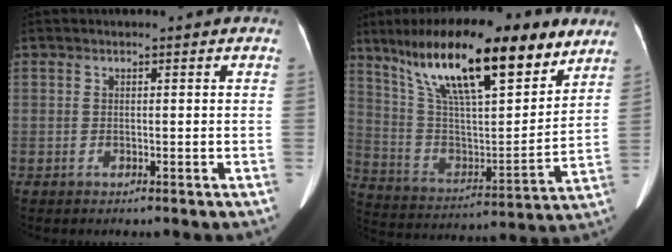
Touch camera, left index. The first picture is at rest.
{"total": 24.7, "force": [15.8, 5.7, 18.1], "torque": [-0.319, 0.025, 0.271]}